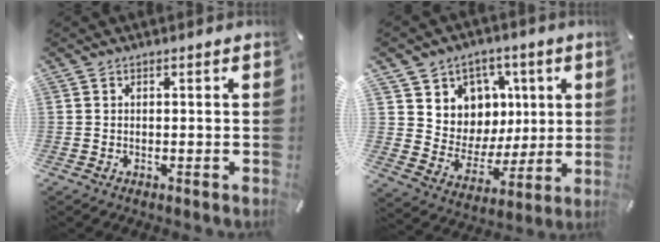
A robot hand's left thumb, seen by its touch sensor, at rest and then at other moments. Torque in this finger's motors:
{"motor_torque": [0.88, 1.06, 0.41, 0.10, 0.23]}